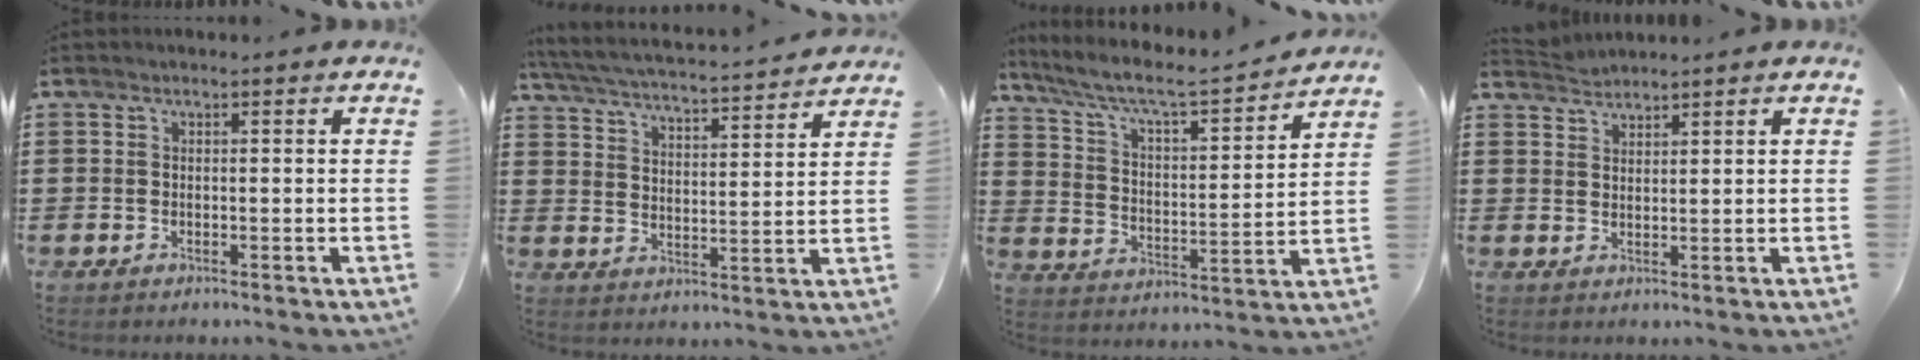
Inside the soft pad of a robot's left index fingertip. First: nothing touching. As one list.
[{"total": 4.4, "force": [4.2, -0.5, 1.2], "torque": [-0.045, -0.034, 0.065]}, {"total": 5.9, "force": [5.0, 0.4, 3.0], "torque": [-0.081, -0.039, 0.076]}, {"total": 2.2, "force": [2.1, -0.1, -0.4], "torque": [0.001, -0.002, 0.043]}]